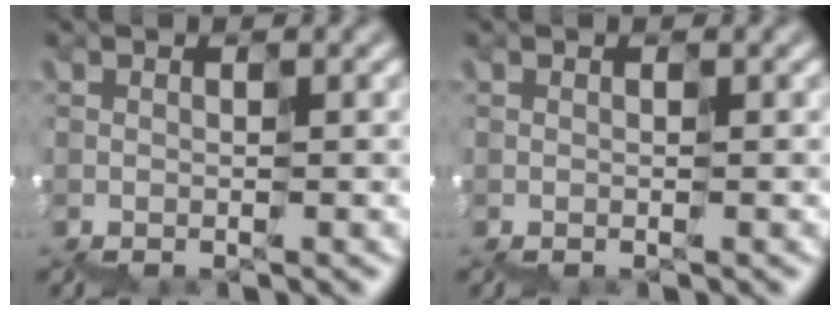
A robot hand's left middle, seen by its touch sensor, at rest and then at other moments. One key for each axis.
{"total": 0.0}